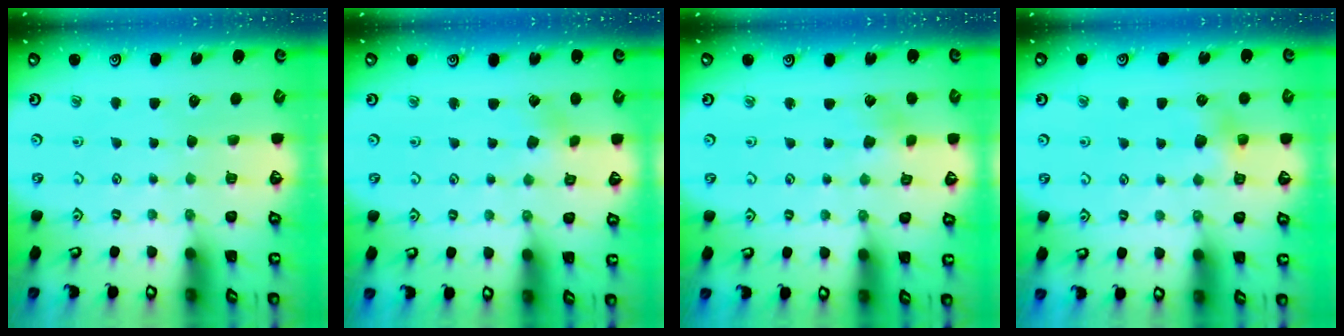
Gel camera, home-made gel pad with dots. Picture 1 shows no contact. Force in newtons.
{"total": 1.8, "press": 1.7, "slide": 0.6}
{"total": 2.5, "press": 2.5, "slide": 0.5}
{"total": 5.4, "press": 5.3, "slide": 0.5}